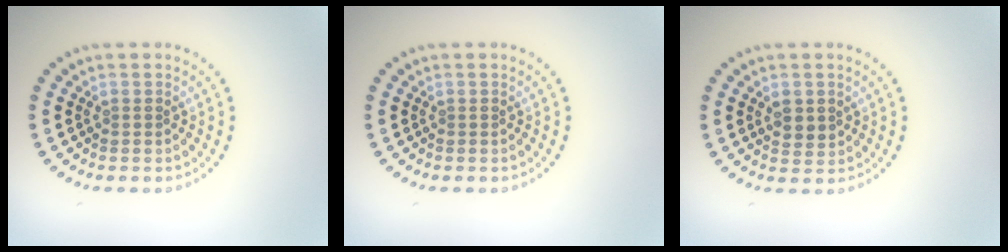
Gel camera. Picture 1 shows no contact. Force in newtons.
{"total": 0.0}
{"total": 1.7, "press": 1.7, "slide": 0.5}